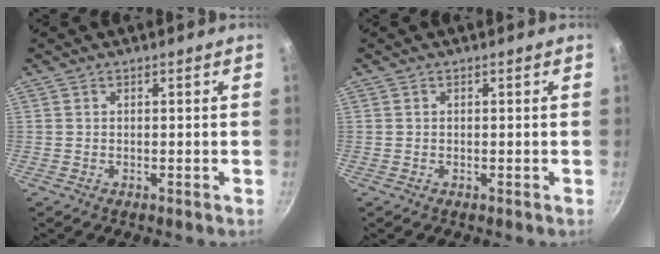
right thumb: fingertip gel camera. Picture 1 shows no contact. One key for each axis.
{"total": 0.0}